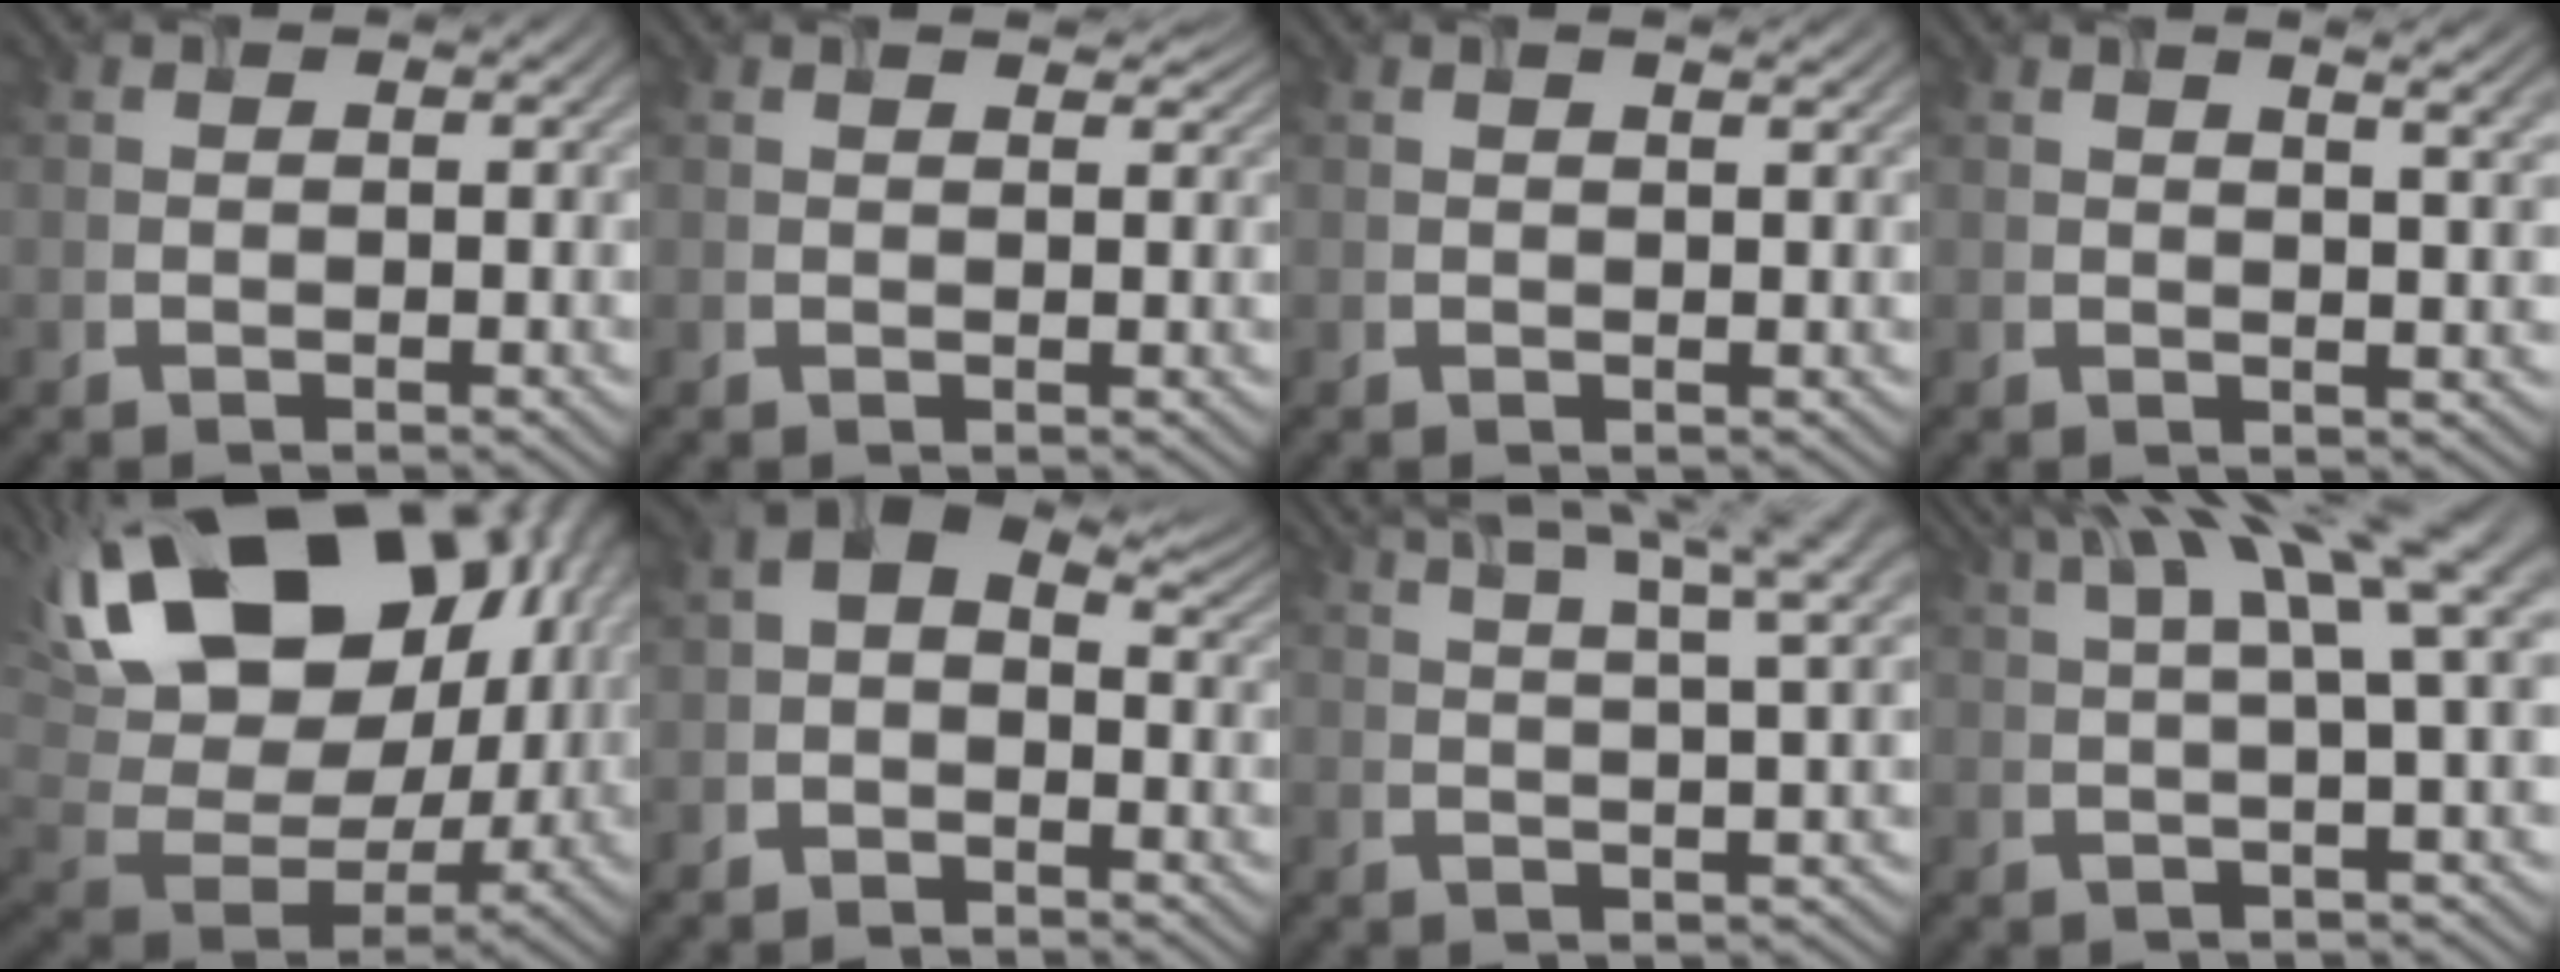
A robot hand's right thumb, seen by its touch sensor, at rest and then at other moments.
{"total": 1.9, "force": [1.5, 0.6, 1.0], "torque": [-0.024, -0.004, 0.025]}
{"total": 1.5, "force": [1.0, 0.2, 1.1], "torque": [-0.021, 0.000, 0.014]}
{"total": 5.0, "force": [2.4, 1.1, 4.2], "torque": [-0.063, 0.015, 0.029]}
{"total": 23.9, "force": [9.5, 14.8, 16.2], "torque": [-0.338, 0.050, 0.191]}
{"total": 5.7, "force": [1.0, 3.7, 4.1], "torque": [-0.074, 0.008, 0.004]}
{"total": 10.9, "force": [6.7, 2.2, 8.4], "torque": [-0.126, 0.023, 0.086]}
{"total": 13.6, "force": [6.5, 2.7, 11.7], "torque": [-0.181, 0.041, 0.101]}